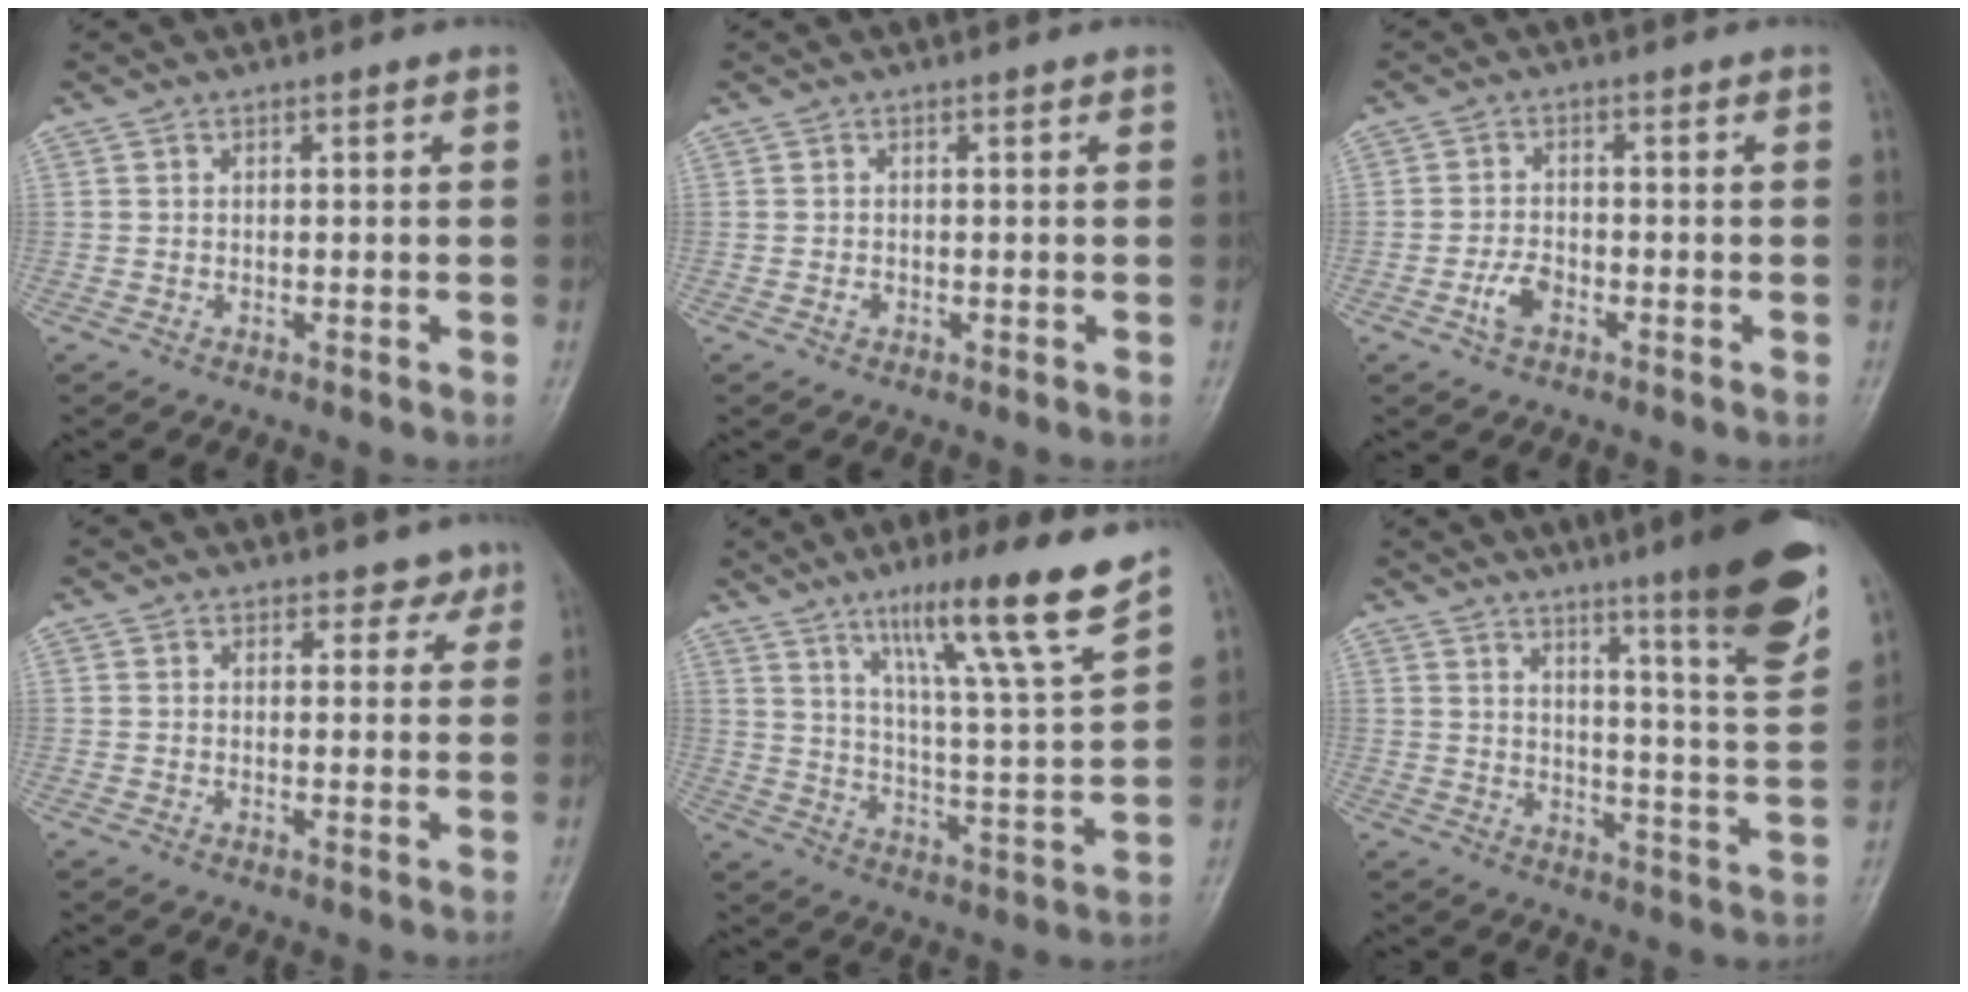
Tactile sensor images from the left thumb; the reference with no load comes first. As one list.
[{"total": 0.7, "force": [-0.2, 0.6, 0.4], "torque": [-0.004, 0.001, -0.004]}, {"total": 3.7, "force": [-1.7, 2.2, 2.4], "torque": [-0.046, 0.010, -0.034]}, {"total": 2.6, "force": [2.0, 1.6, 0.2], "torque": [0.019, -0.013, 0.015]}, {"total": 16.3, "force": [11.1, 0.0, 12.0], "torque": [-0.178, -0.063, 0.177]}, {"total": 18.1, "force": [11.5, 1.4, 13.9], "torque": [-0.173, -0.064, 0.156]}]